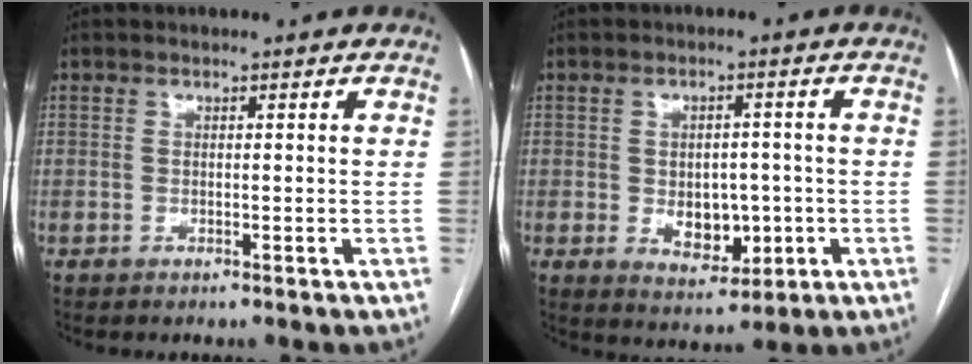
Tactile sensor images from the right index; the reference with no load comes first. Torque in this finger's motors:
{"motor_torque": [0.23, -0.10, 0.12, 0.03]}